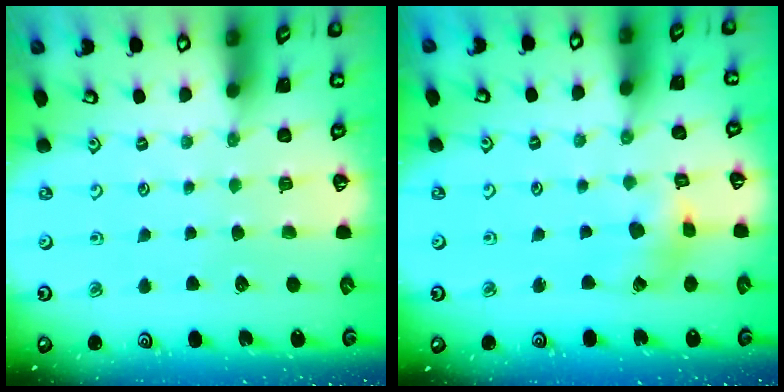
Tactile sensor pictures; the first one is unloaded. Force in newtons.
{"total": 4.6, "press": 4.6, "slide": 0.5}